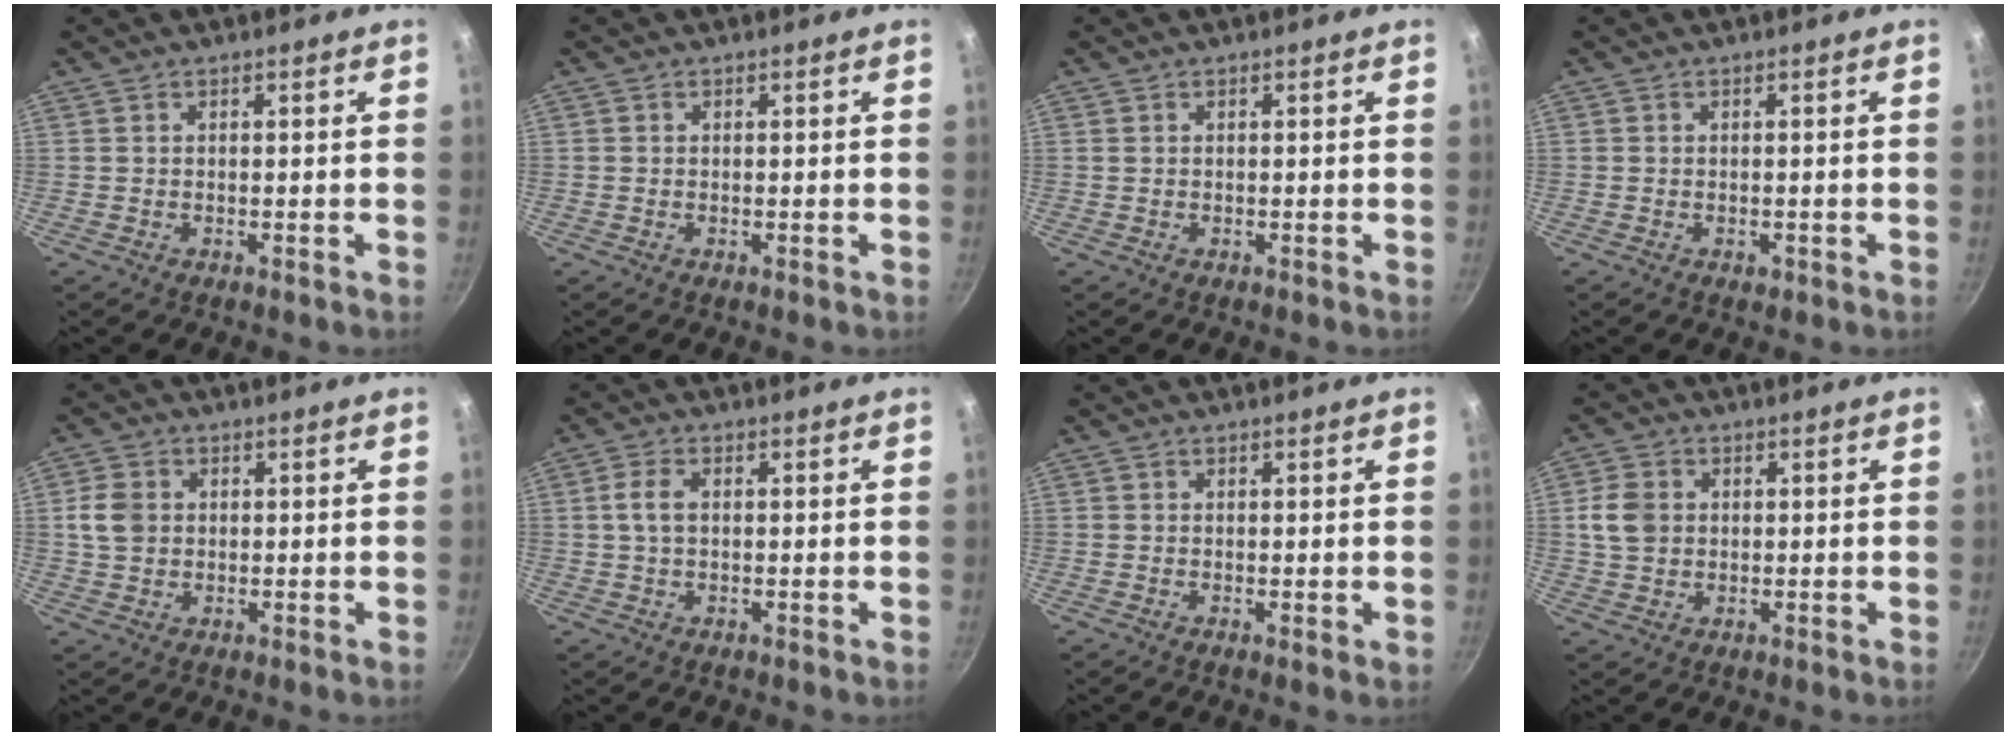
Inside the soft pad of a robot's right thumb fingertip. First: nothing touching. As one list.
[{"total": 0.0}, {"total": 0.0}, {"total": 1.0, "force": [-0.4, 0.7, 0.6], "torque": [-0.009, 0.001, -0.006]}, {"total": 5.3, "force": [0.7, 4.3, 2.9], "torque": [-0.045, 0.003, 0.009]}, {"total": 3.7, "force": [0.4, 2.3, 2.8], "torque": [-0.055, 0.009, 0.005]}, {"total": 0.5, "force": [0.0, 0.2, 0.5], "torque": [-0.008, -0.004, -0.002]}, {"total": 6.0, "force": [0.8, 4.9, 3.3], "torque": [-0.051, 0.002, 0.011]}]